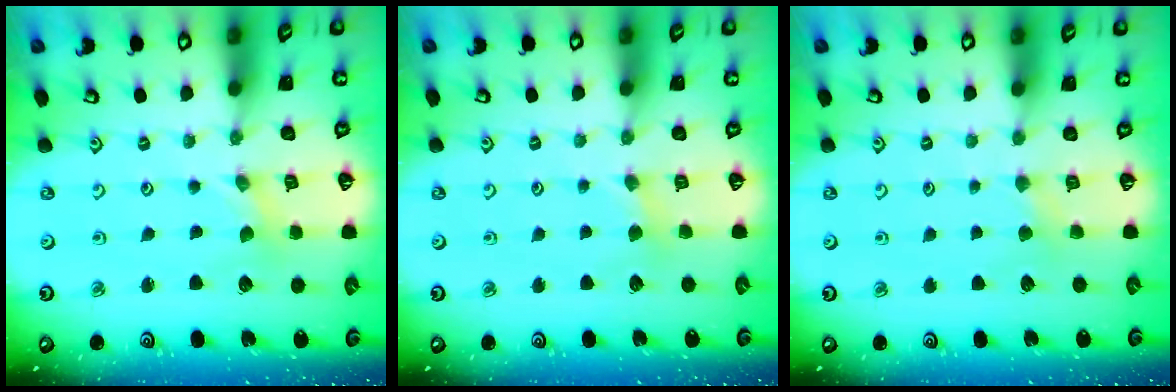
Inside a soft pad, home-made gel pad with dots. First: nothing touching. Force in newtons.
{"total": 3.5, "press": 3.4, "slide": 0.3}
{"total": 2.5, "press": 2.5, "slide": 0.4}